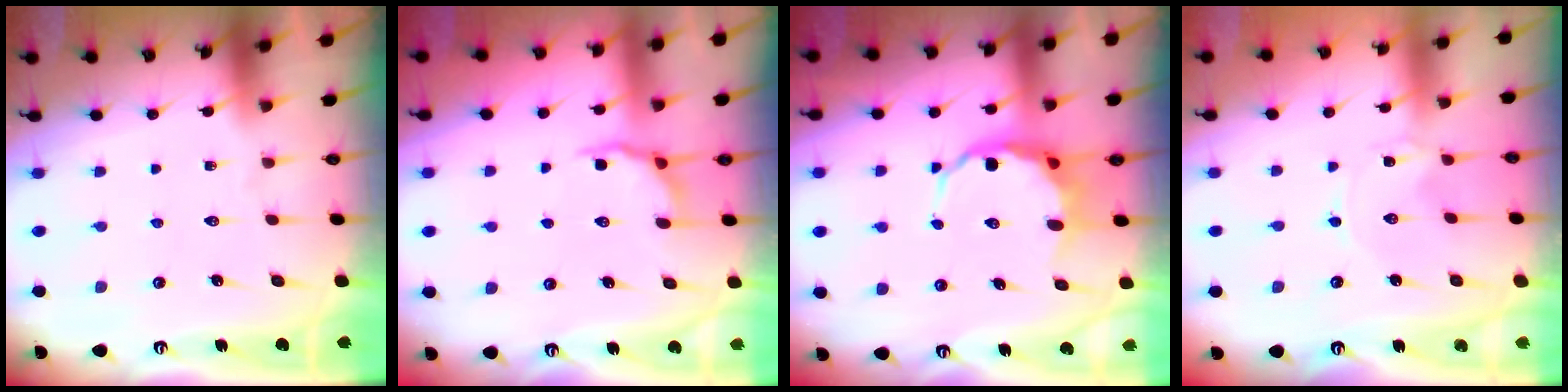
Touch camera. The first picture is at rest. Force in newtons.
{"total": 4.2, "press": 3.7, "slide": 1.8}
{"total": 6.4, "press": 6.2, "slide": 1.6}
{"total": 0.0}